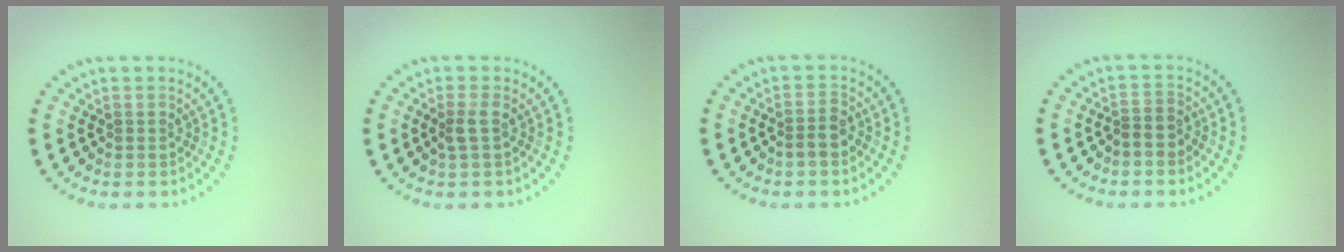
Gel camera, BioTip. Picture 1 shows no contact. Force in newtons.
{"total": 1.3, "press": 1.0, "slide": 0.7}
{"total": 1.8, "press": 1.6, "slide": 0.8}
{"total": 1.6, "press": 1.4, "slide": 0.8}